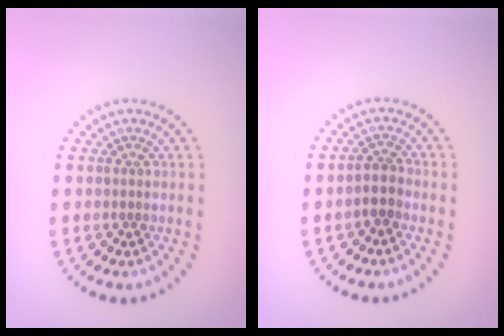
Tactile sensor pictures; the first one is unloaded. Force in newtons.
{"total": 1.9, "press": 1.7, "slide": 0.8}